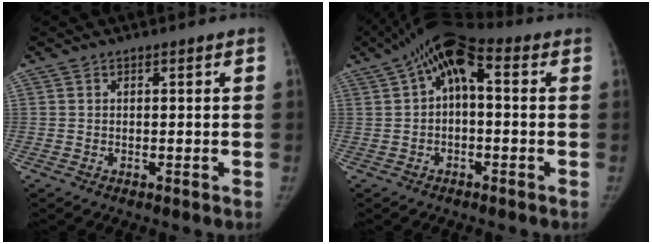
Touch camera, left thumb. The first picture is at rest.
{"total": 9.5, "force": [1.8, 5.0, 7.9], "torque": [-0.124, 0.039, 0.018]}